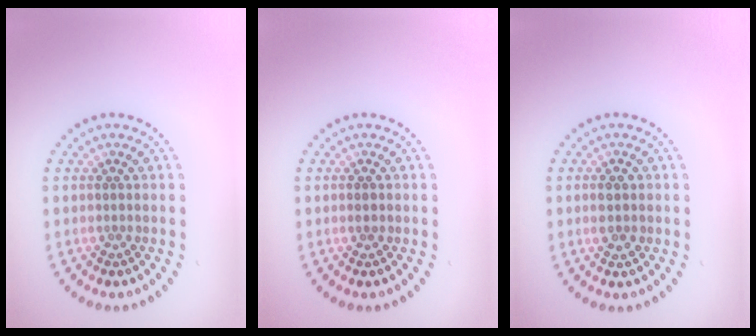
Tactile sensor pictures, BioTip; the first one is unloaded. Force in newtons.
{"total": 0.9, "press": 0.9, "slide": 0.3}
{"total": 2.1, "press": 2.1, "slide": 0.1}